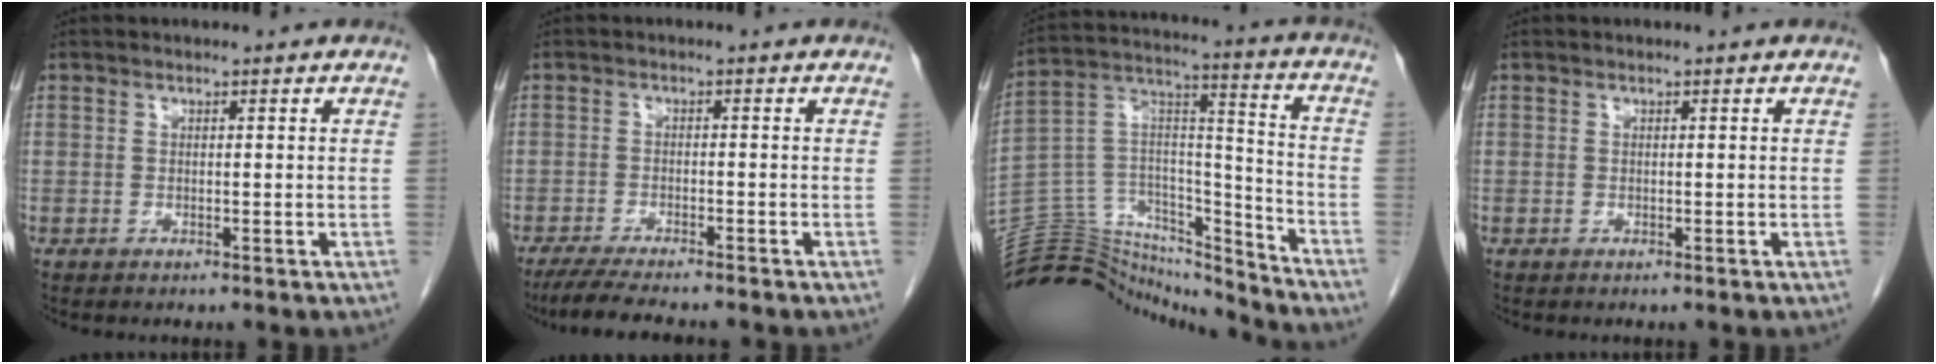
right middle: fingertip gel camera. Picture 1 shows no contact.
{"total": 7.4, "force": [-6.4, 0.6, 3.7], "torque": [-0.059, -0.019, -0.104]}
{"total": 20.9, "force": [-20.1, 4.9, 2.7], "torque": [-0.059, 0.068, -0.324]}
{"total": 0.0}